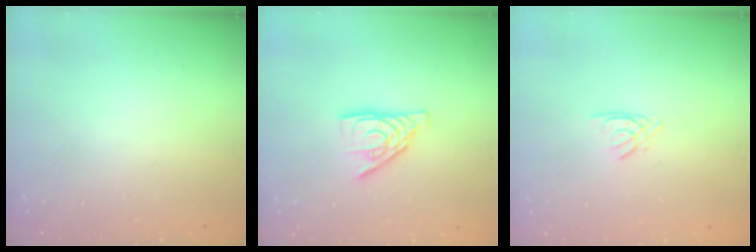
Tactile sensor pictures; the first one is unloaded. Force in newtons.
{"total": 10.8, "press": 10.8, "slide": 0.8}
{"total": 1.3, "press": 1.3, "slide": 0.4}